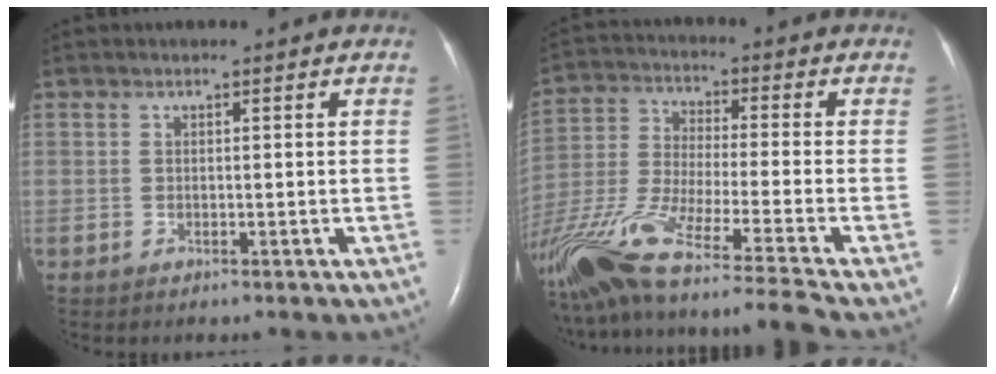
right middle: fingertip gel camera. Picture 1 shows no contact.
{"total": 25.4, "force": [-20.4, -1.6, 15.0], "torque": [-0.307, -0.061, -0.361]}